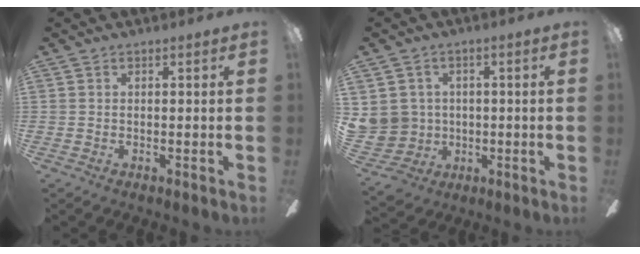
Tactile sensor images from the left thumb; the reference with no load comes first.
{"total": 8.1, "force": [1.2, 8.0, 0.8], "torque": [-0.042, -0.005, 0.035]}